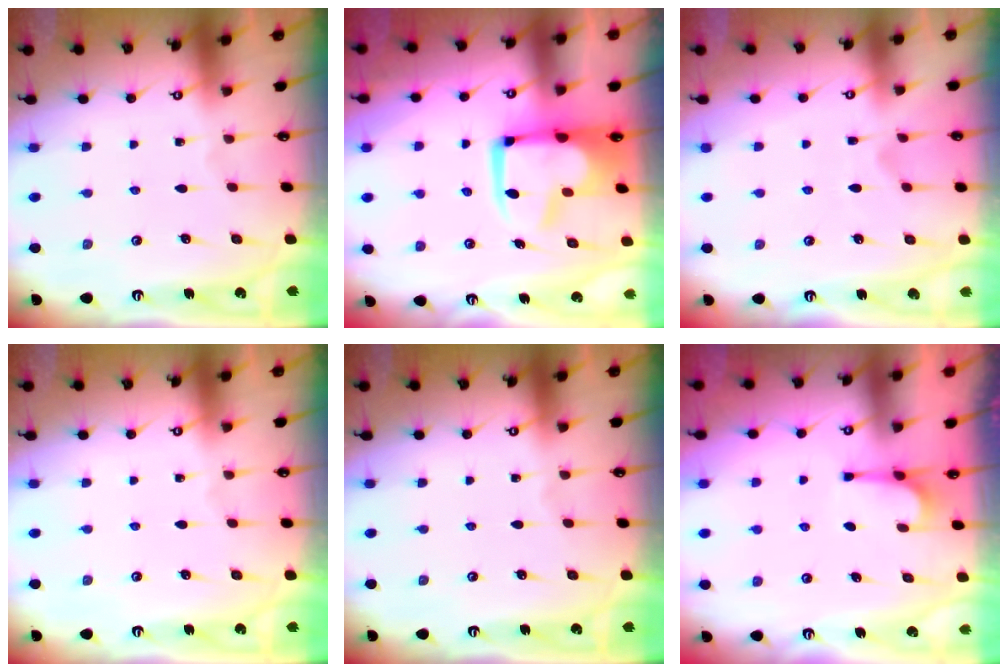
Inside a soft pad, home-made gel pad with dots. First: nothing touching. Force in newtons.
{"total": 10.9, "press": 10.8, "slide": 1.5}
{"total": 3.2, "press": 3.0, "slide": 1.1}
{"total": 0.0}
{"total": 0.0}
{"total": 3.0, "press": 2.9, "slide": 0.7}